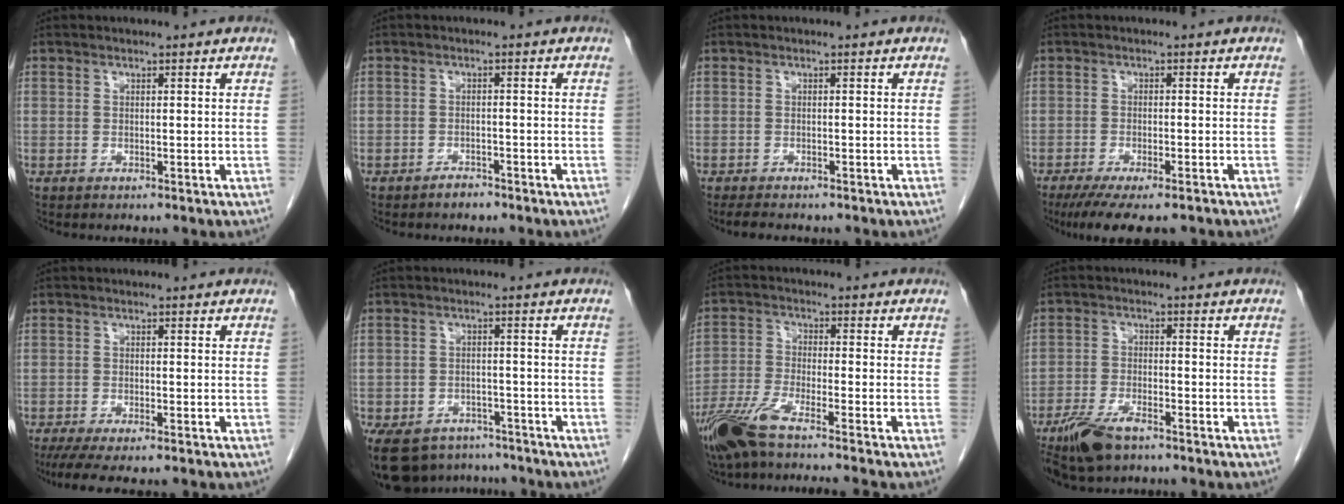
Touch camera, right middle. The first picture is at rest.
{"total": 1.5, "force": [-1.3, 0.5, 0.4], "torque": [-0.013, -0.001, -0.018]}
{"total": 3.4, "force": [-2.8, 0.9, 1.6], "torque": [-0.025, -0.008, -0.037]}
{"total": 9.7, "force": [-7.5, 2.0, 5.7], "torque": [-0.081, -0.016, -0.113]}
{"total": 8.1, "force": [-6.5, 1.3, 4.5], "torque": [-0.065, -0.014, -0.100]}
{"total": 13.5, "force": [-10.4, 7.3, 4.6], "torque": [-0.107, 0.000, -0.140]}
{"total": 10.6, "force": [-8.5, -0.2, 6.3], "torque": [-0.119, -0.030, -0.153]}
{"total": 7.5, "force": [-5.4, 2.4, 4.6], "torque": [-0.095, -0.012, -0.099]}